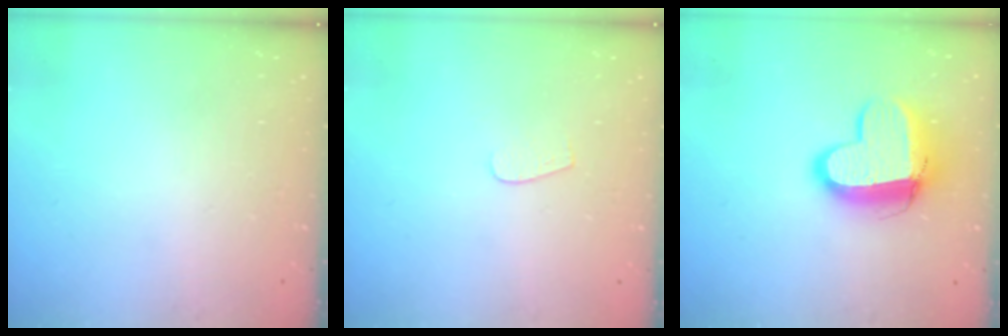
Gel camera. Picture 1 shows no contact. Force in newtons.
{"total": 3.4, "press": 3.4, "slide": 0.3}
{"total": 12.9, "press": 12.8, "slide": 1.4}